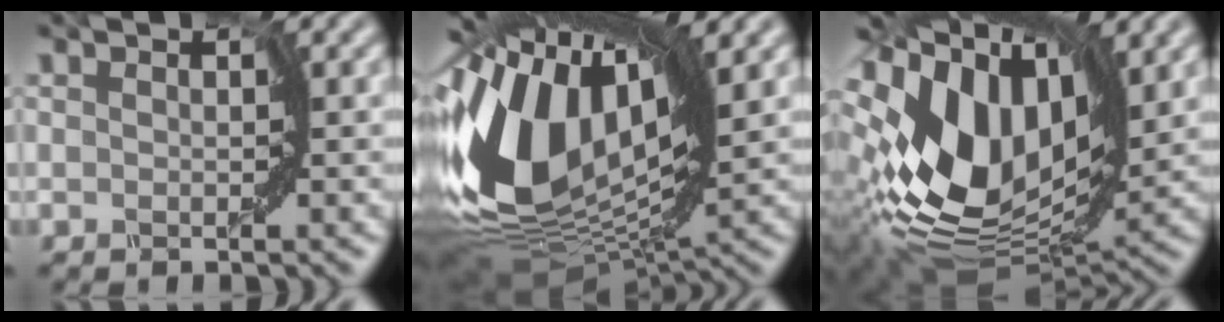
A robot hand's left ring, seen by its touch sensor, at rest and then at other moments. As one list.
[{"total": 14.8, "force": [2.0, 8.2, 12.2], "torque": [-0.285, 0.021, 0.034]}, {"total": 13.2, "force": [1.7, 8.3, 10.1], "torque": [-0.233, -0.002, 0.034]}]